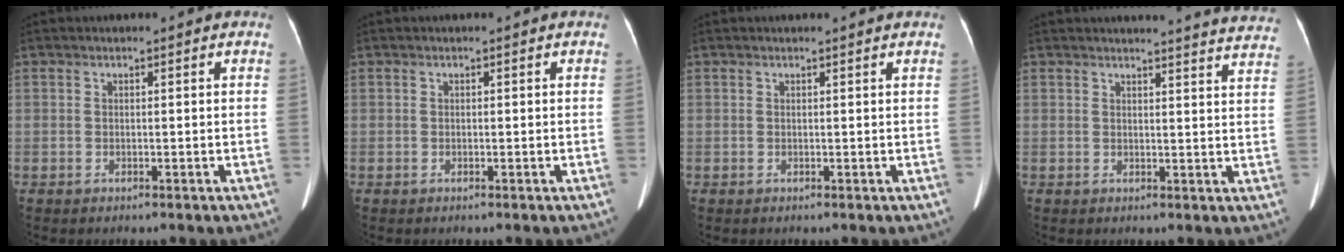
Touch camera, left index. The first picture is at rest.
{"total": 0.0}
{"total": 0.8, "force": [0.8, -0.1, 0.2], "torque": [-0.013, -0.001, 0.010]}
{"total": 14.4, "force": [14.1, 0.3, 2.5], "torque": [-0.012, -0.080, 0.127]}